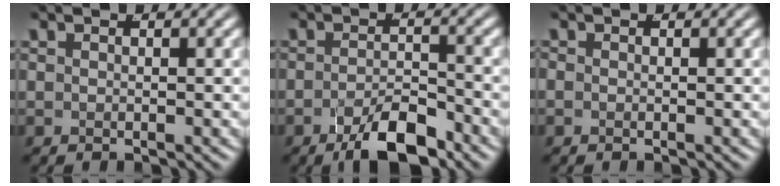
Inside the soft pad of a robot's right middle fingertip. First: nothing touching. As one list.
[{"total": 4.9, "force": [-3.7, 1.1, 3.0], "torque": [-0.037, -0.007, -0.061]}, {"total": 0.7, "force": [-0.4, 0.6, 0.2], "torque": [-0.009, -0.006, -0.005]}]